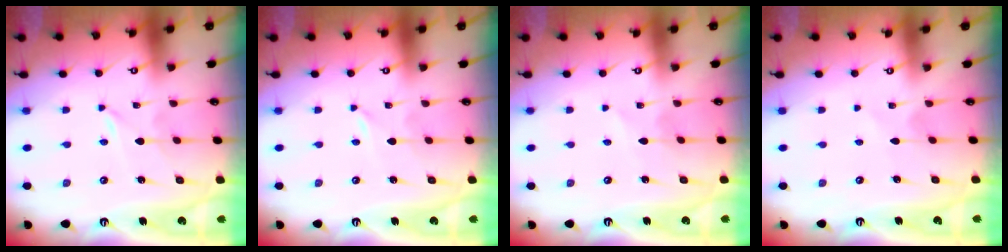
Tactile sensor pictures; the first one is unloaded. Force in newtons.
{"total": 0.0}
{"total": 2.4, "press": 2.3, "slide": 0.3}
{"total": 1.6, "press": 1.6, "slide": 0.2}